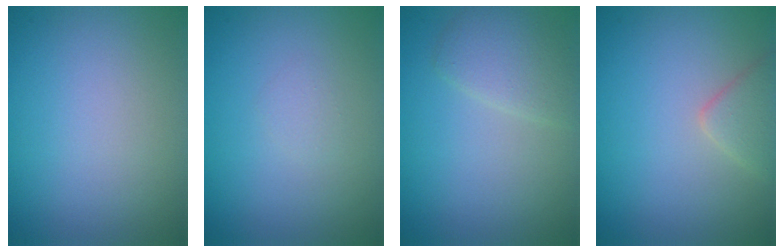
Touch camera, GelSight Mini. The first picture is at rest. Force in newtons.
{"total": 0.6, "press": 0.6, "slide": 0.0}
{"total": 2.6, "press": 2.6, "slide": 0.2}
{"total": 2.2, "press": 2.2, "slide": 0.2}